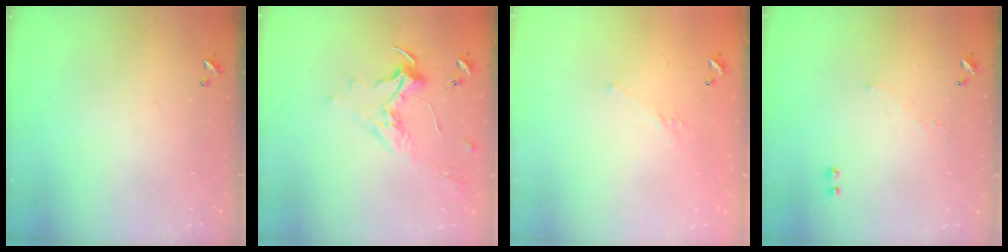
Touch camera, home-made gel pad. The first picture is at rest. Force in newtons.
{"total": 1.8, "press": 1.7, "slide": 0.6}
{"total": 2.8, "press": 2.6, "slide": 1.1}
{"total": 1.2, "press": 0.8, "slide": 0.9}